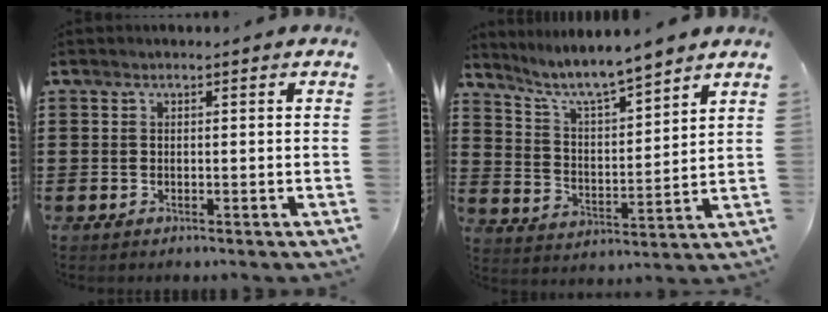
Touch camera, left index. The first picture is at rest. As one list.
[{"total": 6.7, "force": [5.9, 0.4, 3.0], "torque": [-0.082, -0.038, 0.100]}]